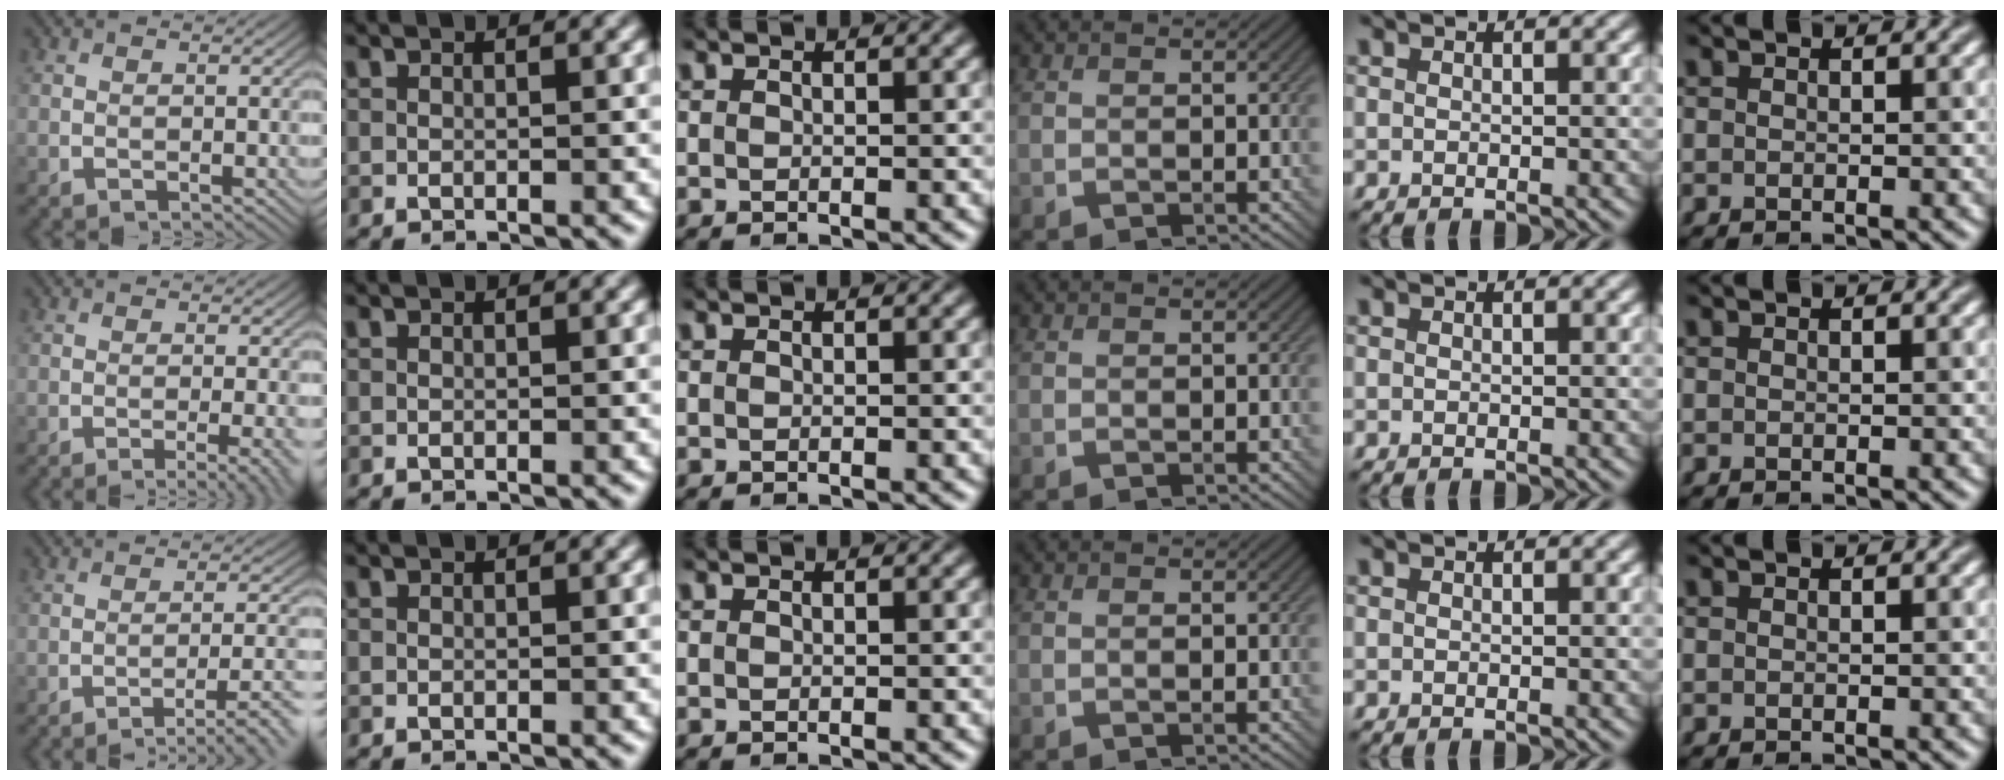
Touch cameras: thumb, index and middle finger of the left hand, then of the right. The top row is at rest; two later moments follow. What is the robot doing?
{"motion": "screw", "object": "bottle cap"}